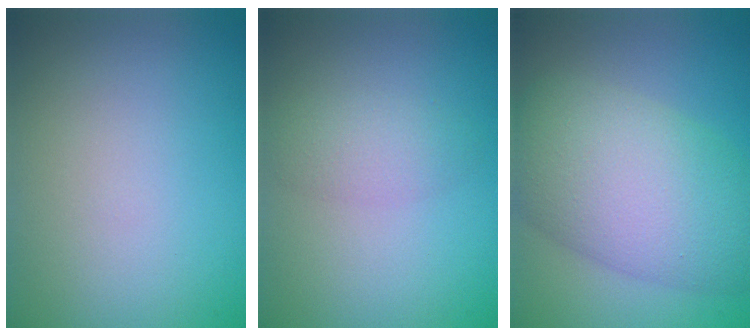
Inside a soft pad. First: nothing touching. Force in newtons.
{"total": 2.0, "press": 2.0, "slide": 0.0}
{"total": 9.7, "press": 9.7, "slide": 0.3}